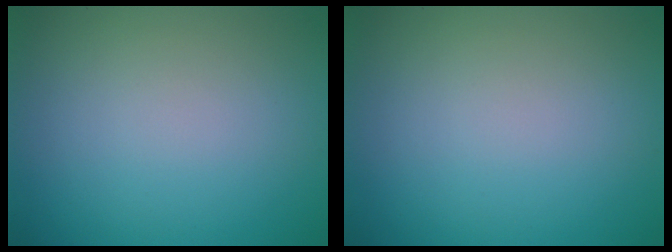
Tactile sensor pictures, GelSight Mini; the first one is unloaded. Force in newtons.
{"total": 0.0}